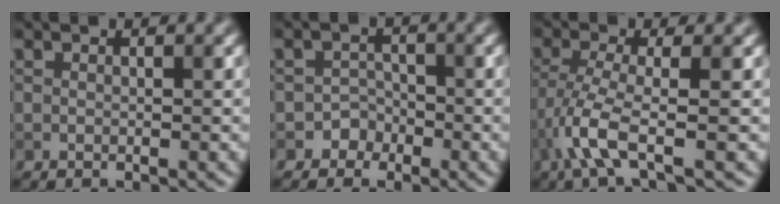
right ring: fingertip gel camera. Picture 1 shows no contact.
{"total": 1.9, "force": [-1.1, 1.5, -0.1], "torque": [0.019, 0.013, -0.023]}
{"total": 4.3, "force": [-2.2, 0.6, 3.6], "torque": [-0.082, -0.006, -0.053]}